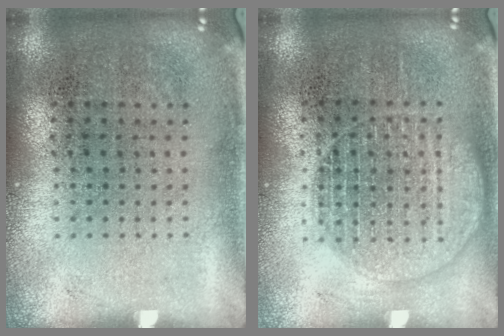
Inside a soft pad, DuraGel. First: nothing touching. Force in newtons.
{"total": 1.3, "press": 1.3, "slide": 0.1}